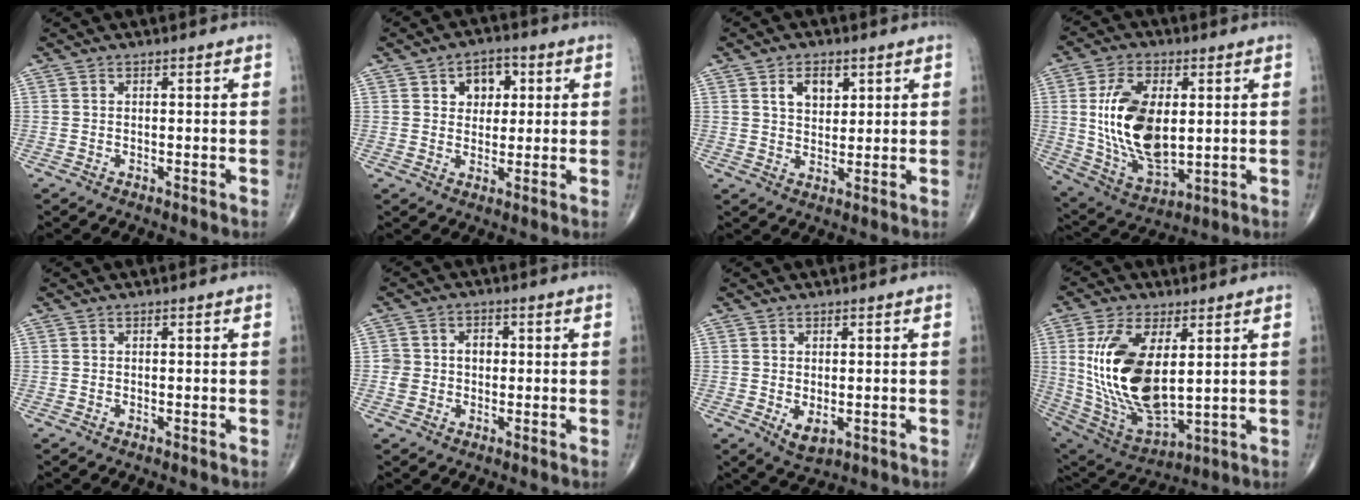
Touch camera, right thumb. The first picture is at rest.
{"total": 6.4, "force": [2.1, 4.7, 3.9], "torque": [-0.022, -0.002, 0.026]}
{"total": 5.7, "force": [2.5, 3.5, 3.7], "torque": [-0.041, -0.014, 0.043]}
{"total": 17.4, "force": [1.9, 9.4, 14.5], "torque": [-0.263, -0.017, 0.048]}
{"total": 0.0}
{"total": 4.4, "force": [0.1, 3.8, 2.2], "torque": [-0.020, 0.013, 0.002]}
{"total": 3.6, "force": [-0.6, 2.0, 2.9], "torque": [-0.042, -0.008, 0.002]}
{"total": 20.0, "force": [3.2, 9.6, 17.2], "torque": [-0.339, -0.025, 0.078]}